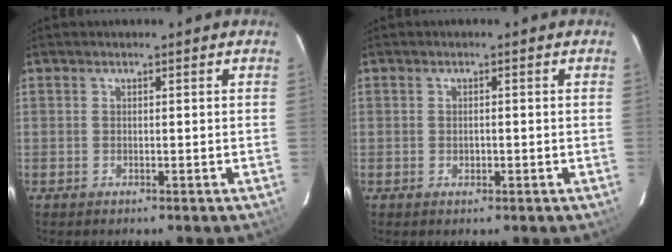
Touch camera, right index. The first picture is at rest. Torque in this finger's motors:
{"motor_torque": [-0.04, 0.01, -0.02, 0.00]}